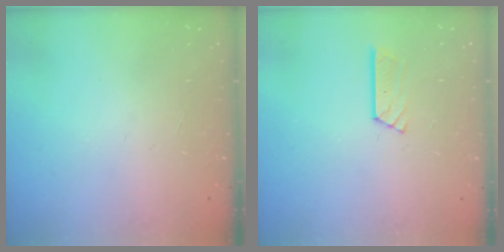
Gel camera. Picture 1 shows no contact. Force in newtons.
{"total": 6.0, "press": 6.0, "slide": 0.2}